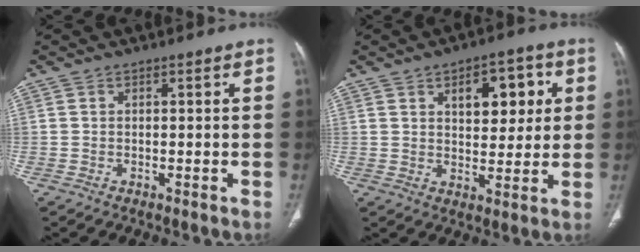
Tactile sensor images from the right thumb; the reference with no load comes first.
{"total": 10.0, "force": [3.5, 5.5, 7.6], "torque": [-0.063, -0.009, 0.048]}